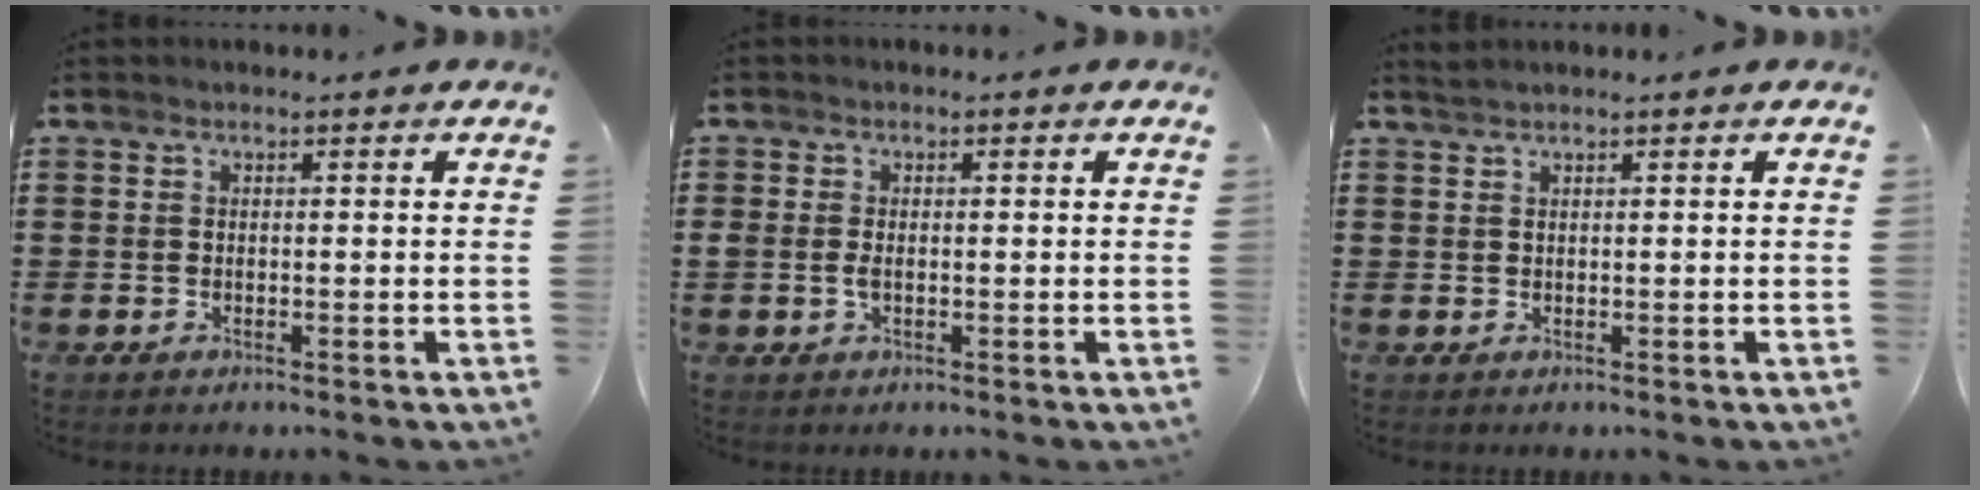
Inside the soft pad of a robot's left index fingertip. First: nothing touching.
{"total": 1.9, "force": [-0.2, 0.9, 1.6], "torque": [-0.039, 0.000, -0.009]}
{"total": 0.9, "force": [0.8, -0.1, 0.4], "torque": [-0.007, 0.000, 0.016]}